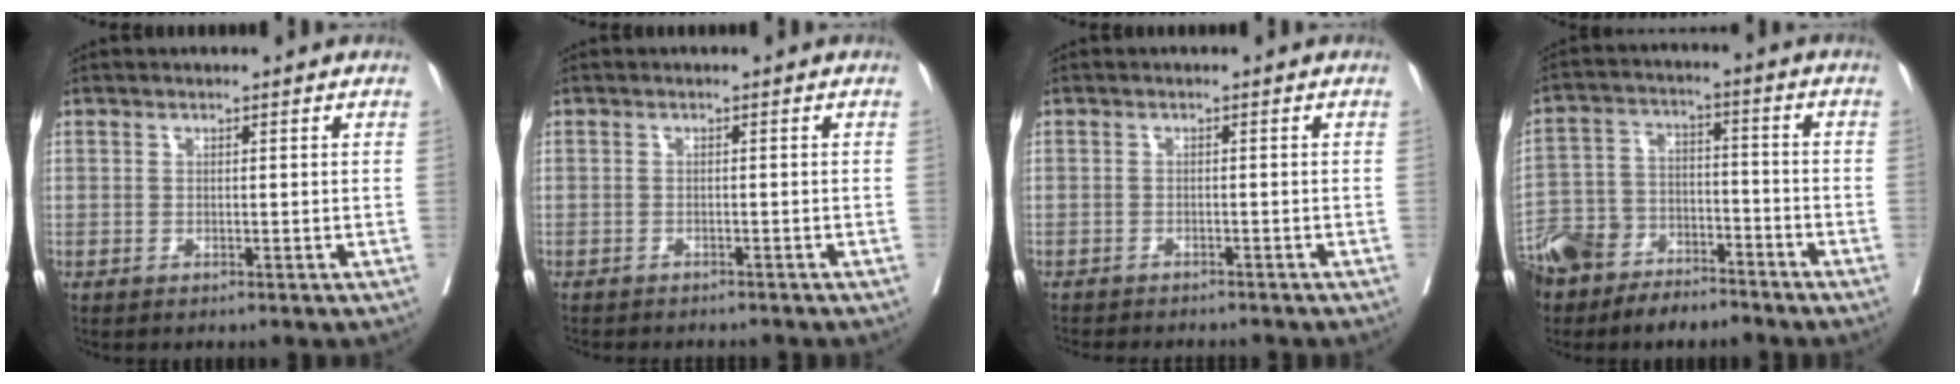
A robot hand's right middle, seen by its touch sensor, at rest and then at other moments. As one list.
[{"total": 5.7, "force": [-5.2, 1.4, 1.9], "torque": [-0.025, -0.004, -0.066]}, {"total": 7.6, "force": [-7.0, 1.5, 2.5], "torque": [-0.036, -0.007, -0.090]}, {"total": 14.6, "force": [-11.6, 6.8, 5.8], "torque": [-0.118, 0.007, -0.203]}]